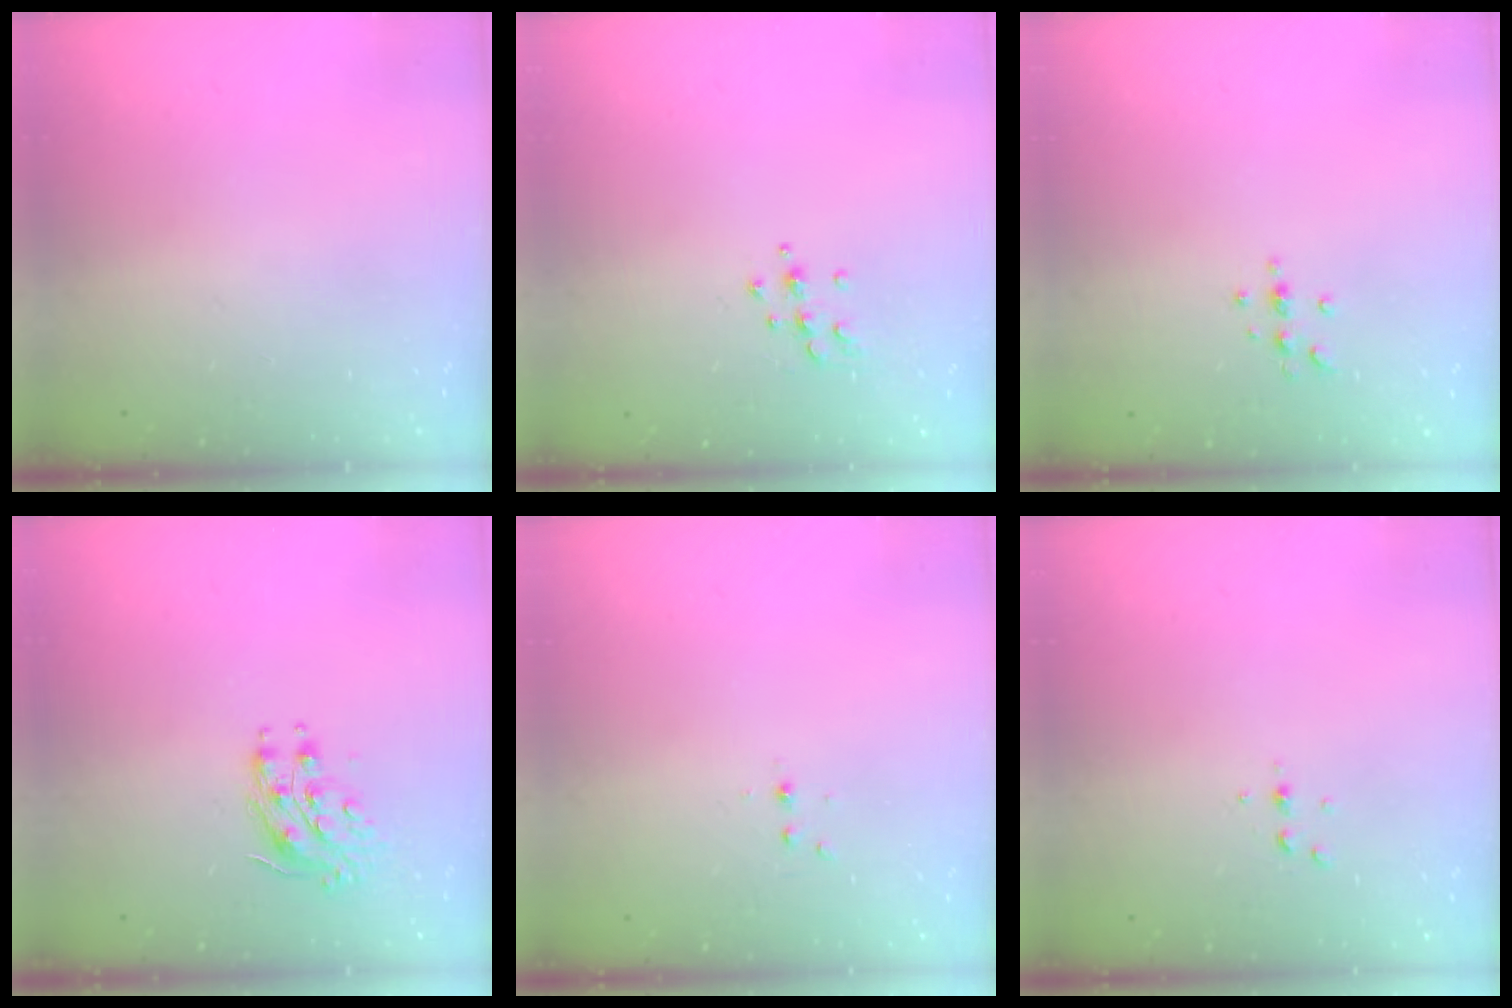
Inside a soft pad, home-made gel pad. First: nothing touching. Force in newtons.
{"total": 6.3, "press": 6.2, "slide": 0.9}
{"total": 3.9, "press": 3.8, "slide": 0.5}
{"total": 8.7, "press": 8.7, "slide": 0.5}
{"total": 3.0, "press": 2.6, "slide": 1.5}
{"total": 2.6, "press": 2.6, "slide": 0.3}